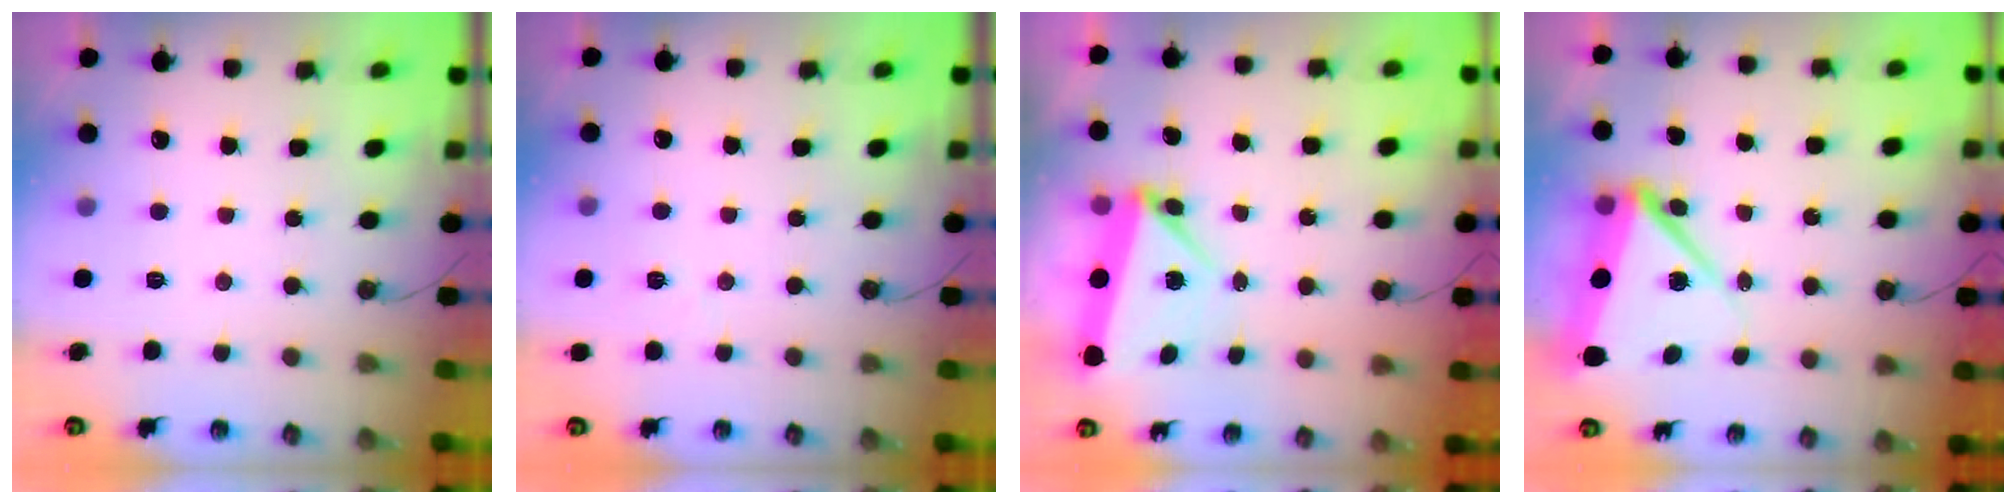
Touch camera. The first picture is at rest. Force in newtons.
{"total": 4.1, "press": 3.7, "slide": 1.8}
{"total": 7.3, "press": 4.7, "slide": 5.6}
{"total": 9.5, "press": 9.3, "slide": 1.6}